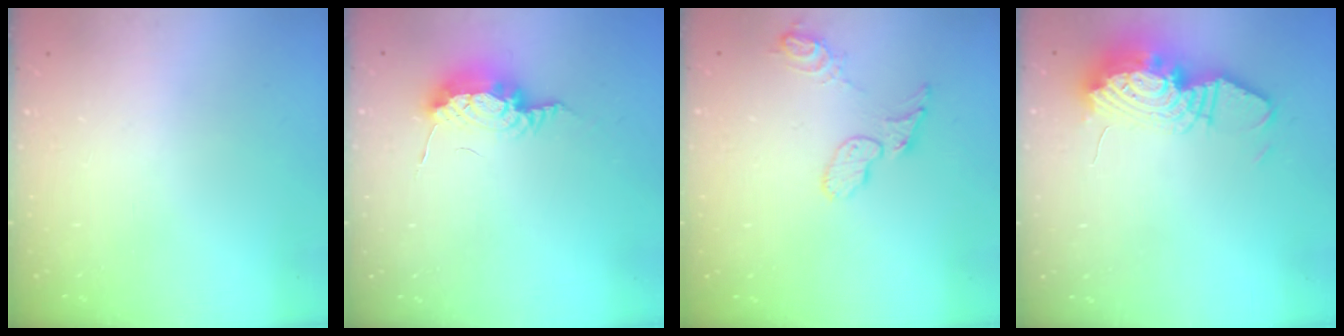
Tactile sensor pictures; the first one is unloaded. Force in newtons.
{"total": 8.3, "press": 8.1, "slide": 1.8}
{"total": 7.7, "press": 7.7, "slide": 0.4}
{"total": 14.7, "press": 14.6, "slide": 1.3}